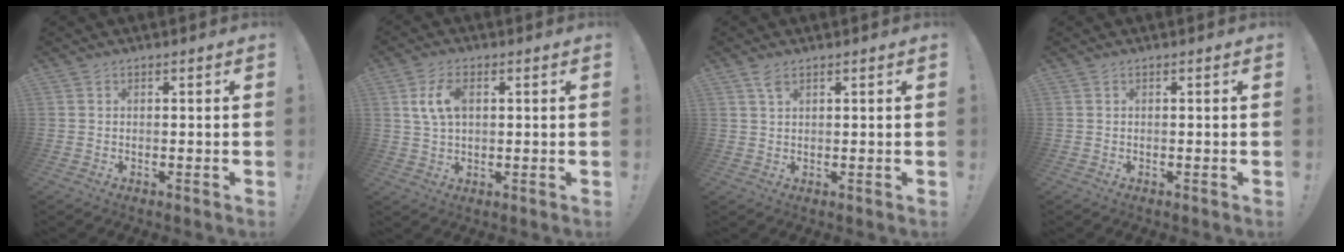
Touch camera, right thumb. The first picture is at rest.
{"total": 7.8, "force": [2.0, 4.5, 6.1], "torque": [-0.111, 0.004, 0.037]}
{"total": 2.9, "force": [1.8, 1.2, 2.0], "torque": [-0.036, -0.004, 0.032]}
{"total": 0.0}